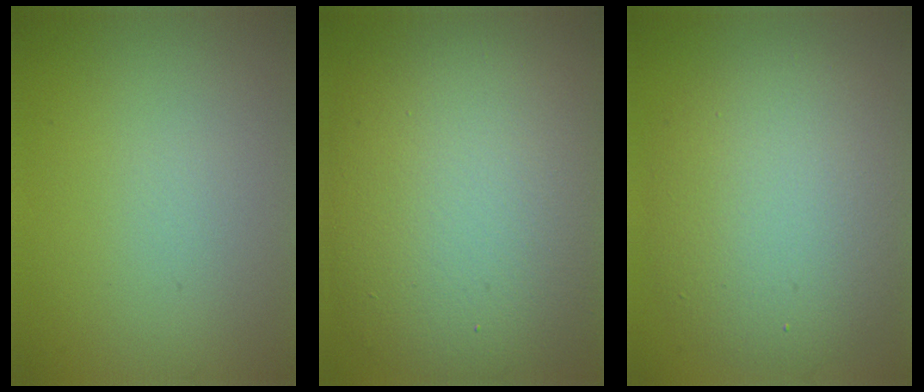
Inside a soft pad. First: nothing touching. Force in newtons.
{"total": 14.1, "press": 14.1, "slide": 1.2}
{"total": 8.3, "press": 8.3, "slide": 0.4}